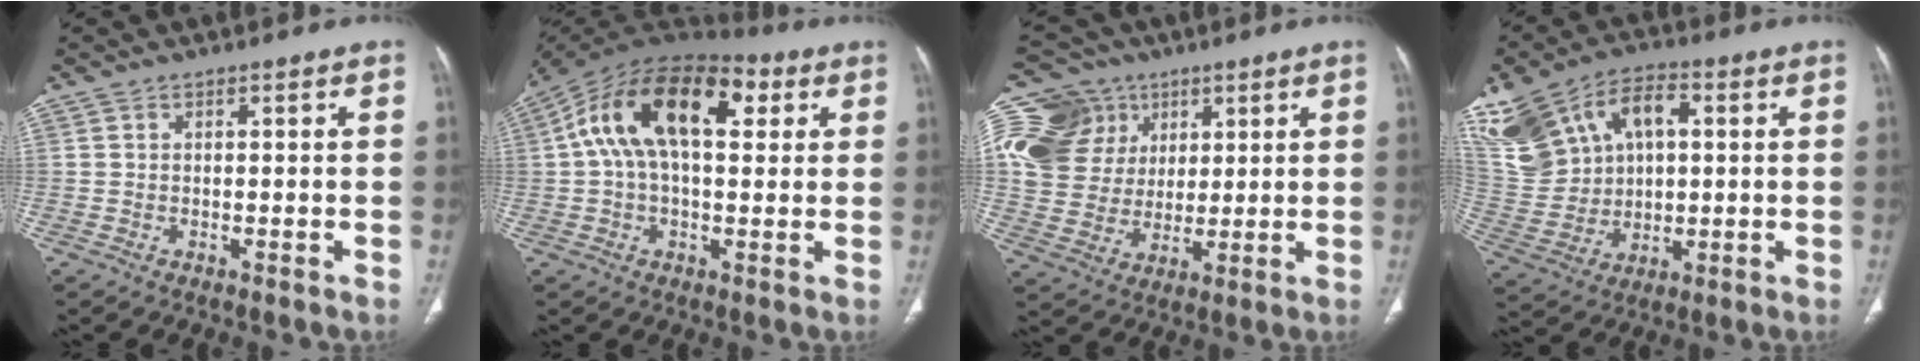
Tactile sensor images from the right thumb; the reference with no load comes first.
{"total": 19.5, "force": [5.2, 10.4, 15.7], "torque": [-0.264, 0.041, 0.077]}
{"total": 20.1, "force": [6.8, 17.0, 8.5], "torque": [-0.175, 0.026, 0.137]}
{"total": 23.9, "force": [7.9, 17.0, 14.7], "torque": [-0.328, 0.044, 0.164]}